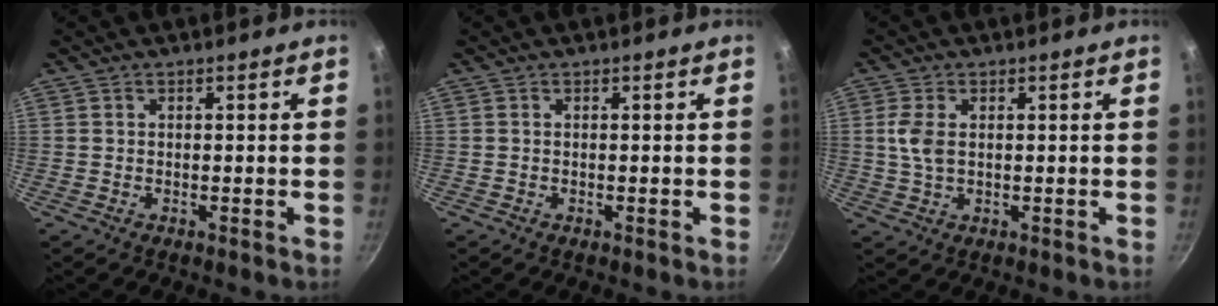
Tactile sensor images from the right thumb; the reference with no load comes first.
{"total": 0.0}
{"total": 4.4, "force": [0.7, 2.5, 3.6], "torque": [-0.079, 0.002, 0.014]}